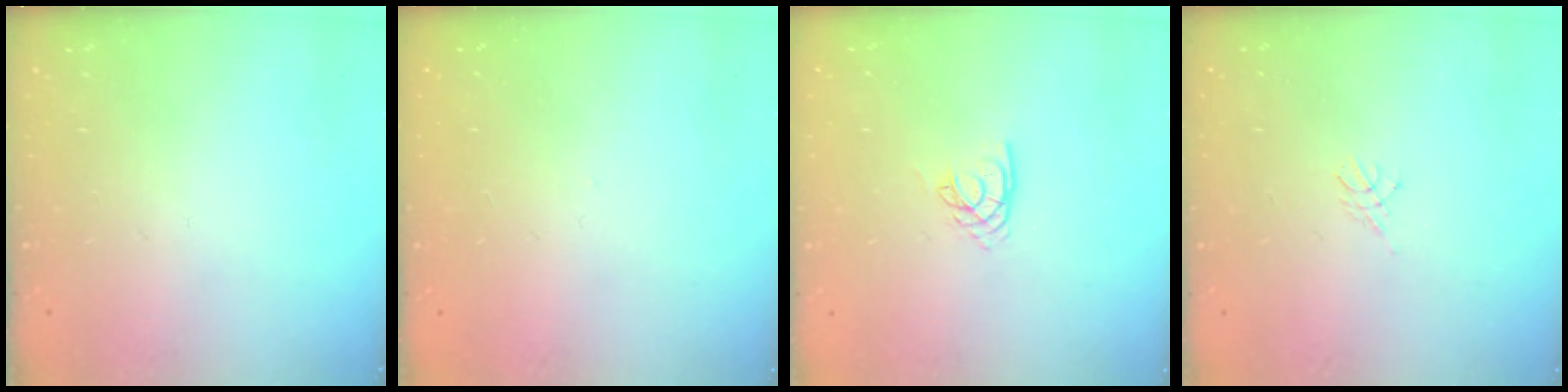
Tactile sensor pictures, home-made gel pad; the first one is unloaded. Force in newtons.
{"total": 0.0}
{"total": 3.1, "press": 3.1, "slide": 0.2}
{"total": 3.0, "press": 2.9, "slide": 0.6}